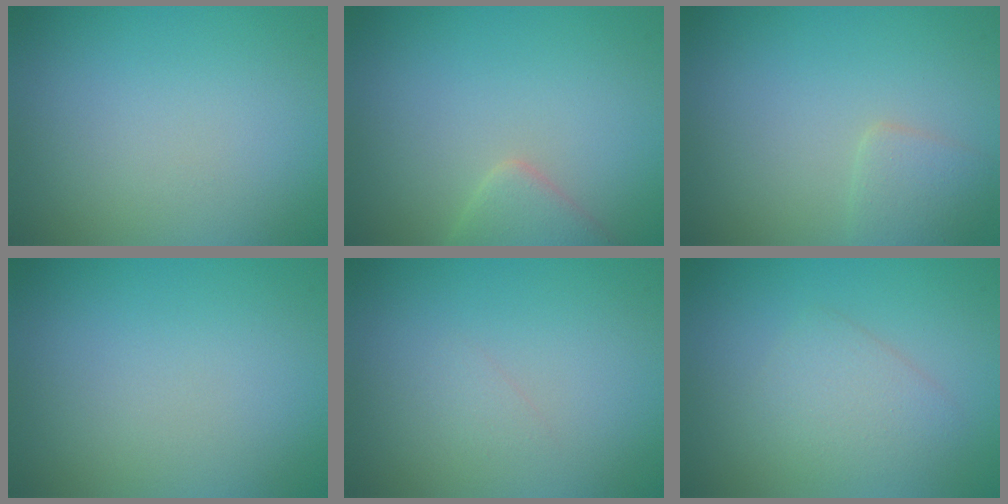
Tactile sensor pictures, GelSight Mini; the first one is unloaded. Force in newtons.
{"total": 2.8, "press": 2.8, "slide": 0.2}
{"total": 1.9, "press": 1.9, "slide": 0.1}
{"total": 0.0}
{"total": 0.6, "press": 0.6, "slide": 0.0}
{"total": 2.5, "press": 2.5, "slide": 0.1}